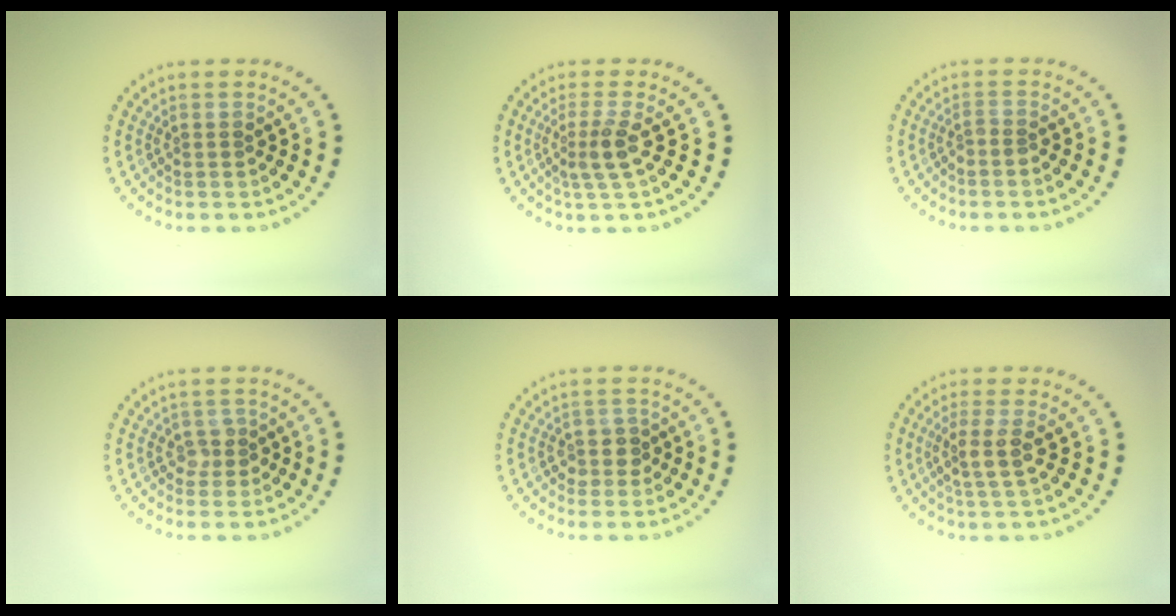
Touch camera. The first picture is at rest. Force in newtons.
{"total": 2.4, "press": 1.9, "slide": 1.5}
{"total": 0.7, "press": 0.4, "slide": 0.6}
{"total": 1.3, "press": 1.1, "slide": 0.6}
{"total": 1.8, "press": 1.4, "slide": 1.1}
{"total": 2.3, "press": 1.9, "slide": 1.2}